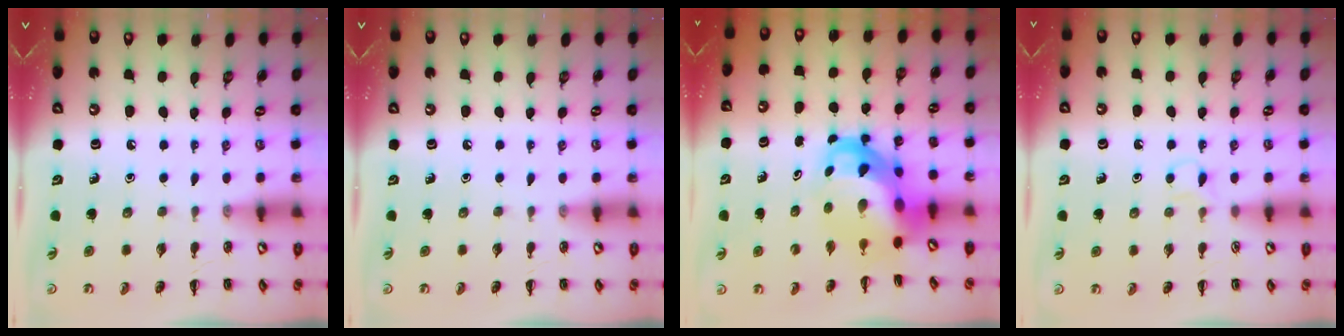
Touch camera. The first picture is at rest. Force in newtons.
{"total": 0.0}
{"total": 8.1, "press": 7.7, "slide": 2.3}
{"total": 3.4, "press": 3.1, "slide": 1.3}